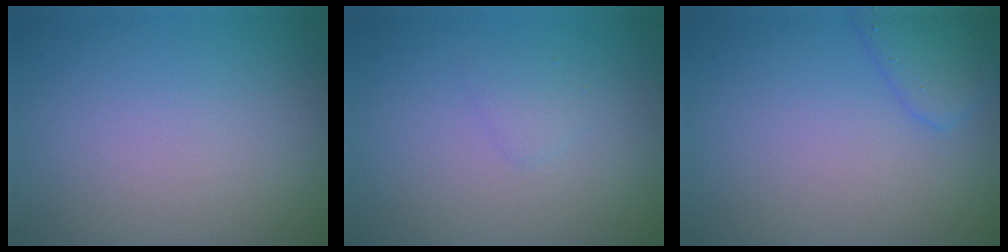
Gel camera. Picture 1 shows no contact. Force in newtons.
{"total": 0.8, "press": 0.8, "slide": 0.1}
{"total": 2.7, "press": 2.7, "slide": 0.2}